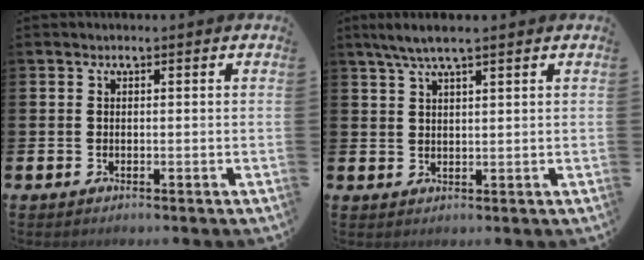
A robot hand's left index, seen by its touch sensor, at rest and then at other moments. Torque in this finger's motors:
{"motor_torque": [0.09, -0.24, 0.64, 0.20]}